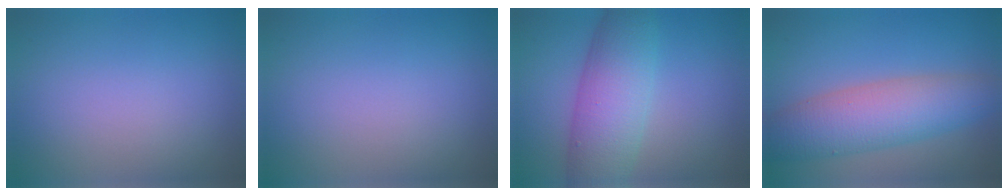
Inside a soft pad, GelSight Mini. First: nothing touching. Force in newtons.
{"total": 0.0}
{"total": 7.2, "press": 7.2, "slide": 0.1}
{"total": 7.0, "press": 7.0, "slide": 0.2}